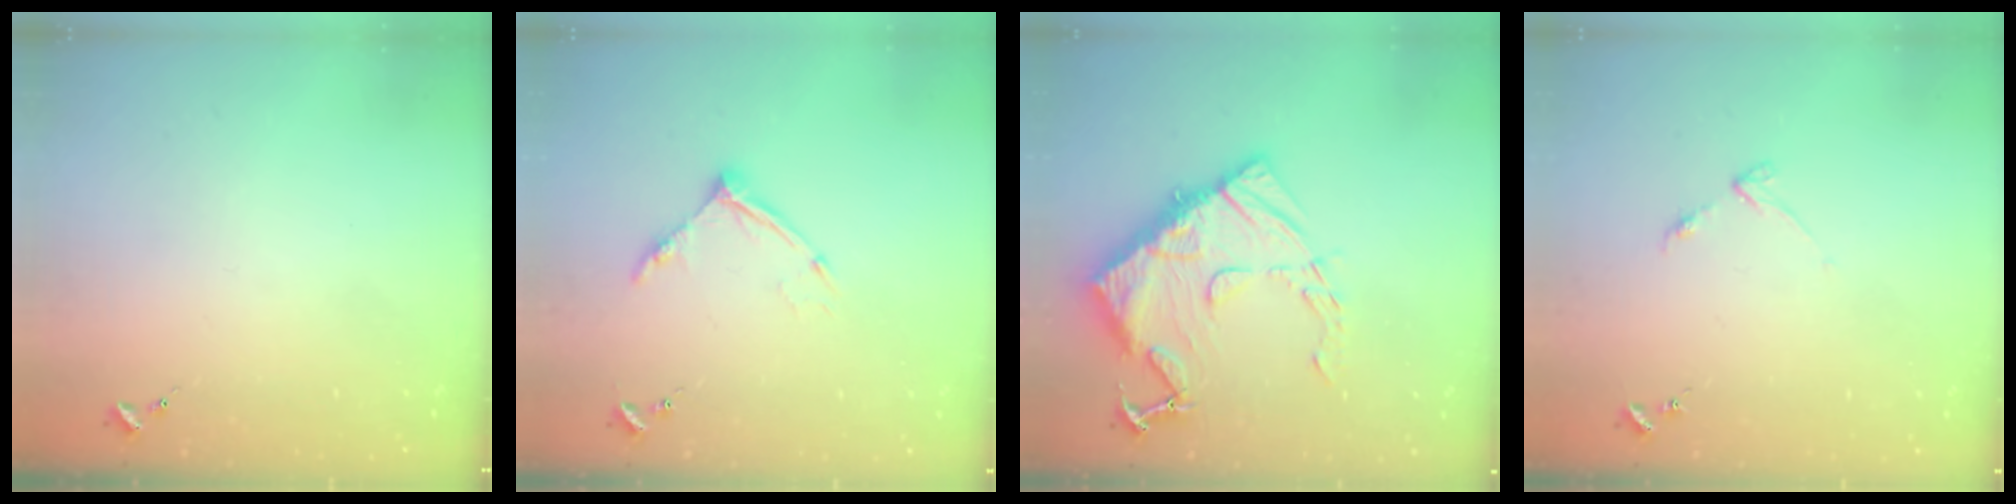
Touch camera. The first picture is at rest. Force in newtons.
{"total": 10.5, "press": 10.5, "slide": 1.0}
{"total": 22.1, "press": 22.0, "slide": 2.0}
{"total": 3.4, "press": 3.4, "slide": 0.4}